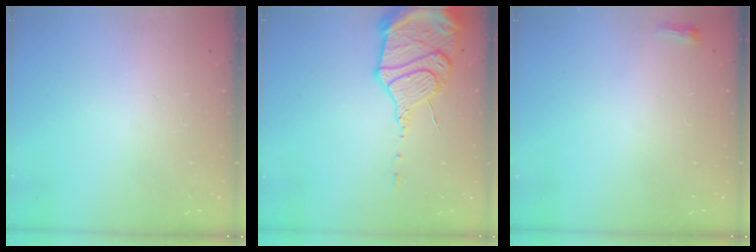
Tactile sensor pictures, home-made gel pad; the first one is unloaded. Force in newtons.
{"total": 17.0, "press": 16.9, "slide": 1.6}
{"total": 2.6, "press": 2.5, "slide": 0.6}